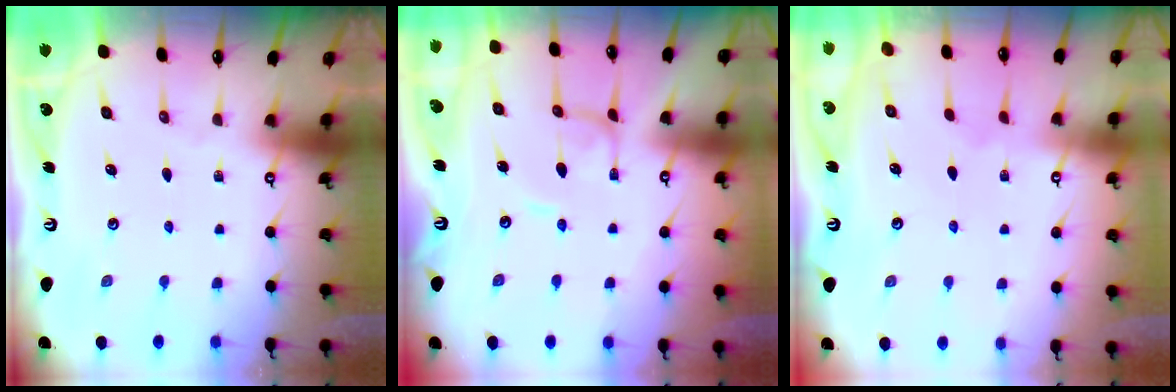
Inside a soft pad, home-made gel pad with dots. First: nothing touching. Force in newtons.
{"total": 2.0, "press": 2.0, "slide": 0.1}
{"total": 4.5, "press": 4.5, "slide": 0.2}